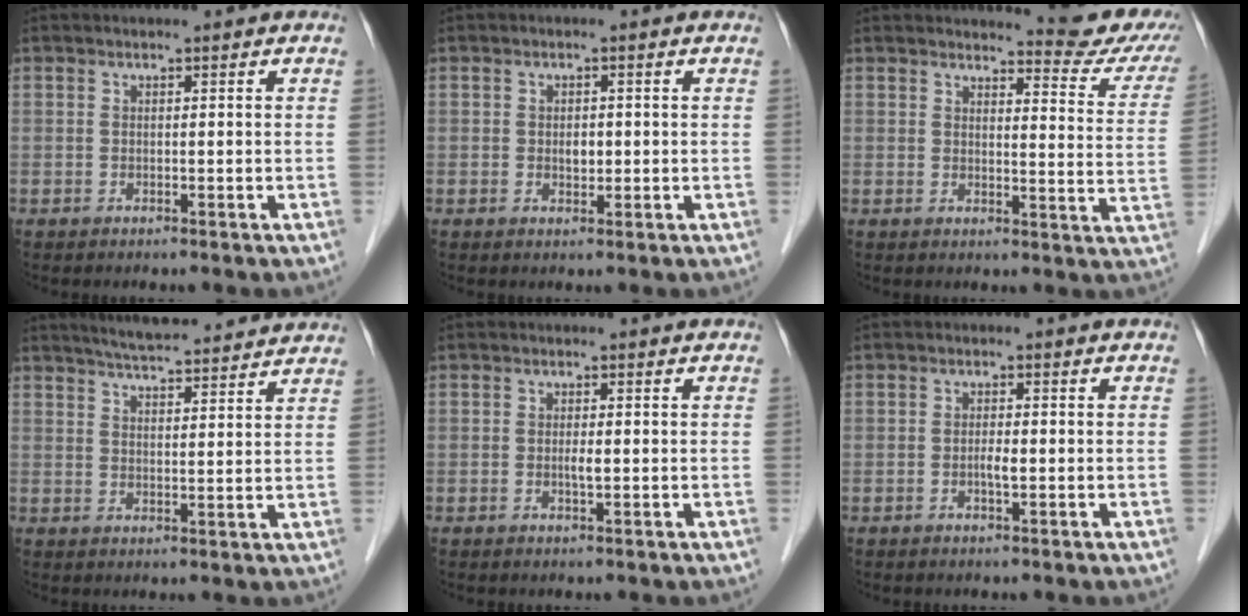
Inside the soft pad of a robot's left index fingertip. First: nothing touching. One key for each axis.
{"total": 1.7, "fx": -0.2, "fy": 1.2, "fz": 1.2, "tx": -0.020, "ty": -0.003, "tz": -0.001}
{"total": 11.0, "fx": 10.4, "fy": 1.7, "fz": 3.4, "tx": -0.022, "ty": -0.047, "tz": 0.099}
{"total": 12.8, "fx": 11.7, "fy": 1.4, "fz": 4.9, "tx": -0.074, "ty": 0.014, "tz": 0.156}
{"total": 1.2, "fx": -0.3, "fy": 0.3, "fz": 1.1, "tx": -0.022, "ty": -0.005, "tz": -0.004}
{"total": 1.4, "fx": -0.5, "fy": 0.4, "fz": 1.3, "tx": -0.025, "ty": -0.002, "tz": -0.010}